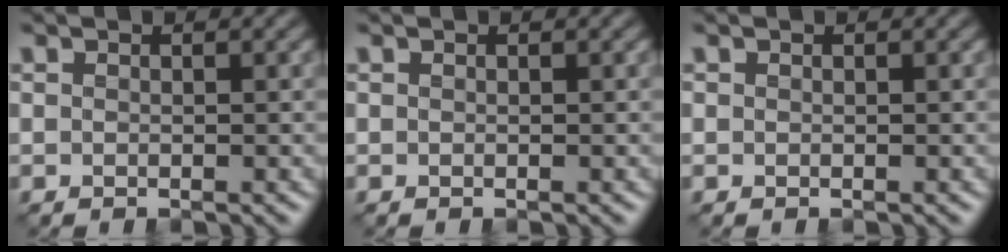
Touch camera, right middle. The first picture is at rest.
{"total": 0.0}
{"total": 0.0}